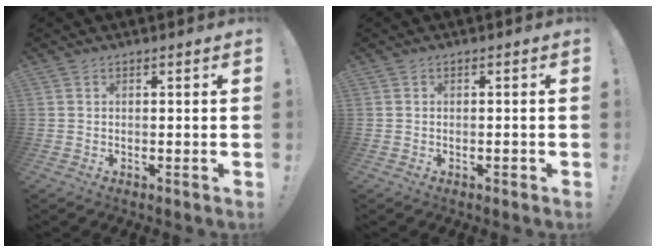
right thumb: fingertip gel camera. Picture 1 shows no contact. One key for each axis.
{"total": 1.0, "fx": -0.7, "fy": 0.4, "fz": 0.6, "tx": -0.012, "ty": 0.003, "tz": -0.011}